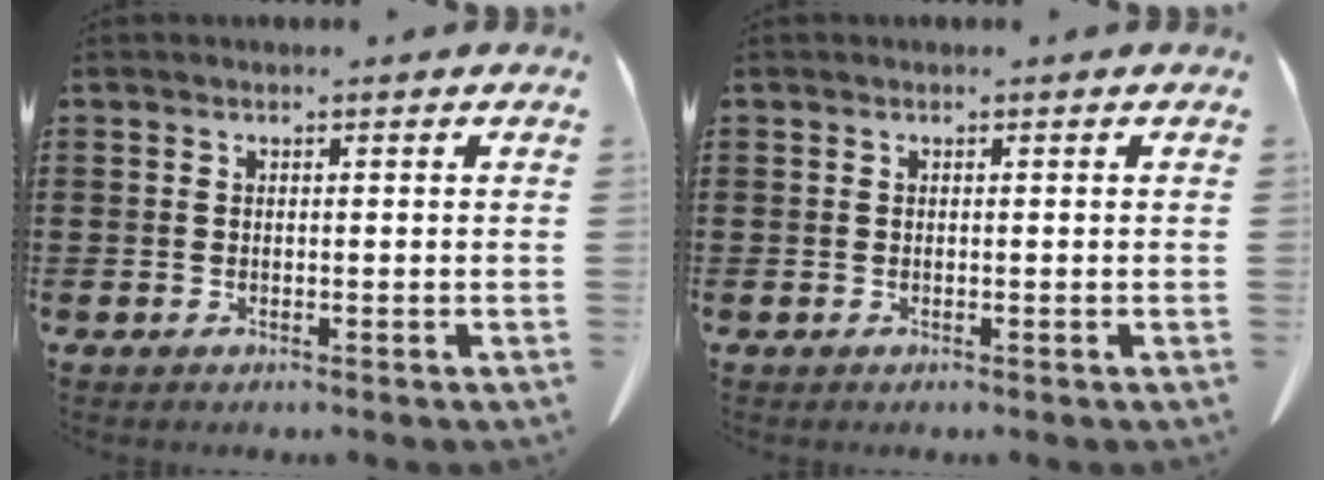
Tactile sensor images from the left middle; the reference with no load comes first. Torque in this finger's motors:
{"motor_torque": [-0.84, -0.89, 0.03, 0.01]}